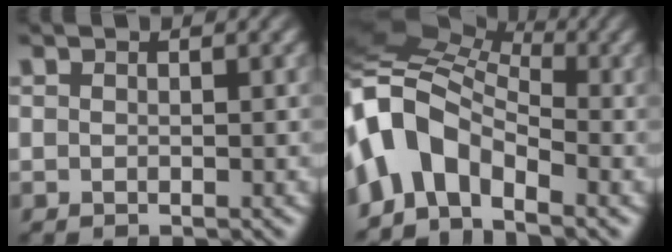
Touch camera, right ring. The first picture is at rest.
{"total": 13.1, "force": [0.5, 10.6, 7.6], "torque": [-0.182, -0.010, -0.008]}